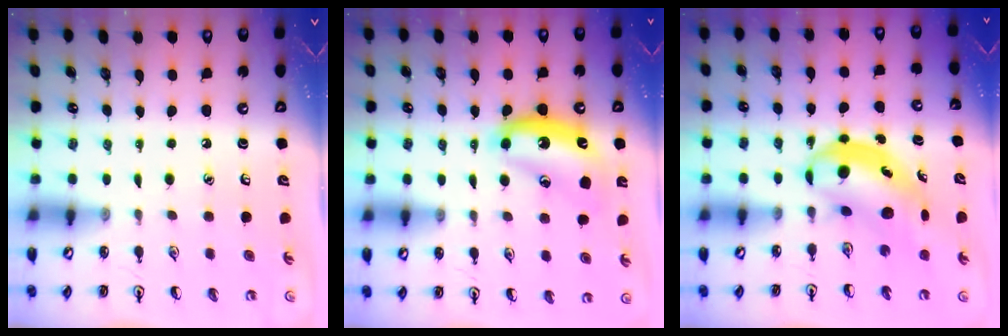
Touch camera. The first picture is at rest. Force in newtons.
{"total": 13.4, "press": 13.4, "slide": 0.9}
{"total": 5.1, "press": 4.9, "slide": 1.3}